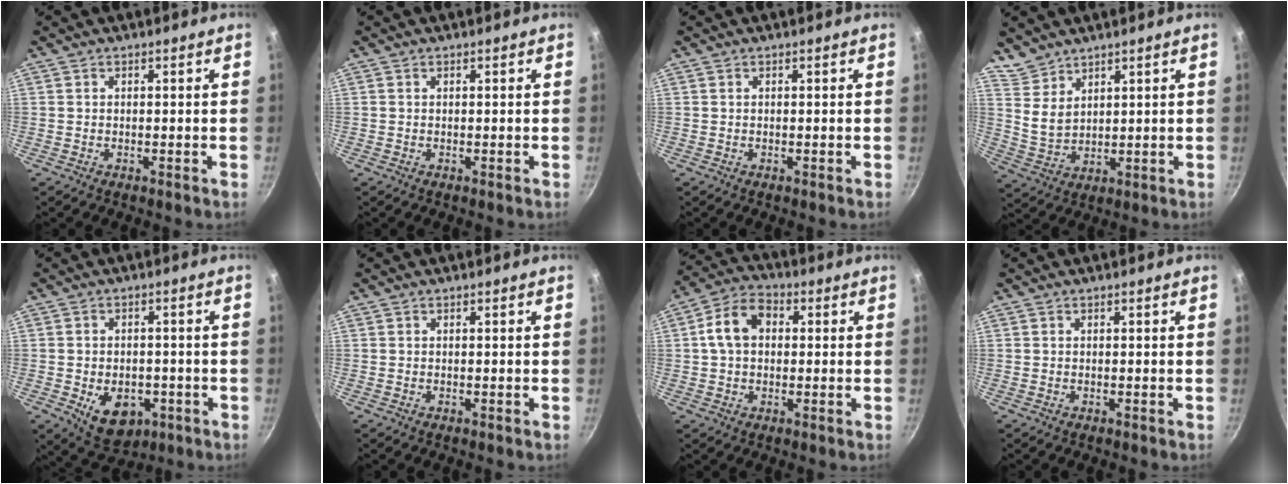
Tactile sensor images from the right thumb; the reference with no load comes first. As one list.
[{"total": 0.0}, {"total": 0.0}, {"total": 6.0, "force": [5.0, 3.1, 1.4], "torque": [-0.012, -0.021, 0.109]}, {"total": 9.4, "force": [-3.0, 6.5, 6.0], "torque": [-0.064, 0.001, -0.030]}, {"total": 0.0}, {"total": 9.1, "force": [1.2, 6.6, 6.2], "torque": [-0.093, 0.024, 0.009]}, {"total": 0.0}]